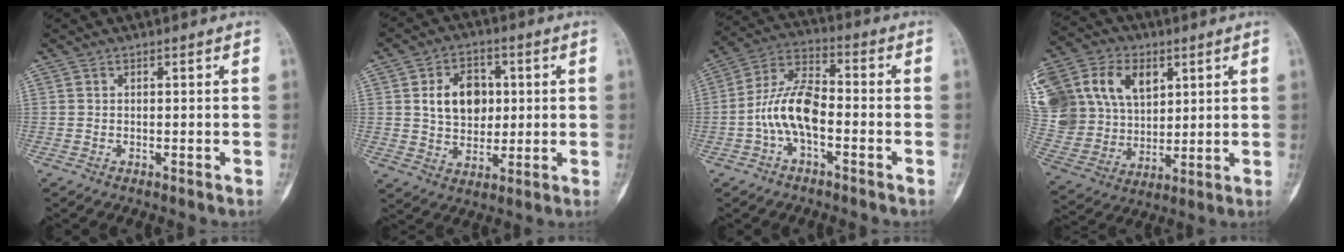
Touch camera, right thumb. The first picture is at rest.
{"total": 10.8, "force": [1.9, 7.9, 7.0], "torque": [-0.079, -0.002, 0.035]}
{"total": 10.8, "force": [-2.6, 5.3, 9.0], "torque": [-0.177, 0.042, -0.058]}
{"total": 28.3, "force": [9.8, 20.8, 16.5], "torque": [-0.381, 0.045, 0.200]}